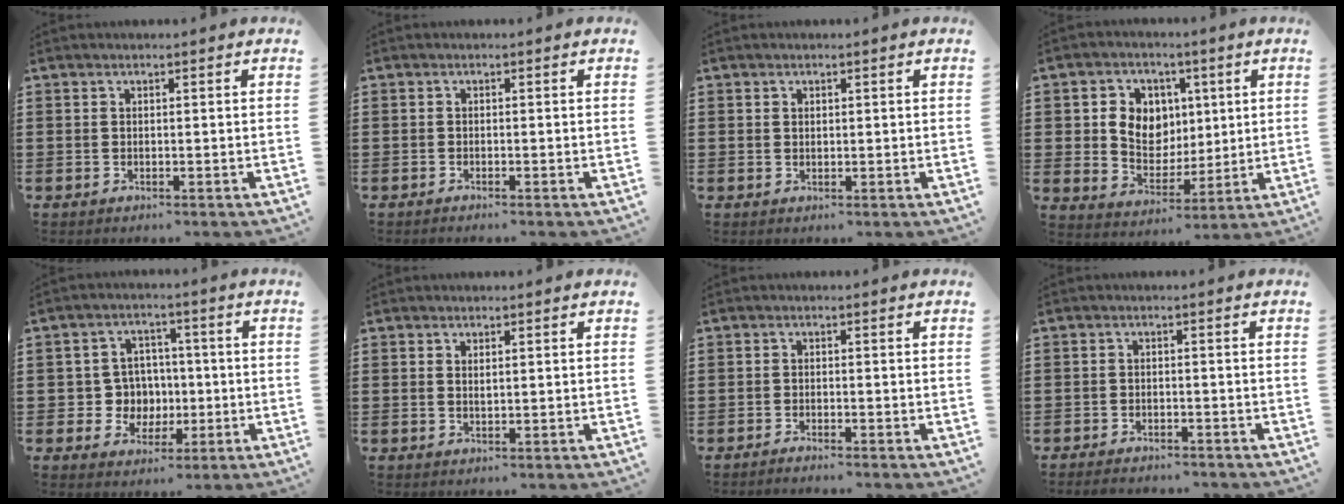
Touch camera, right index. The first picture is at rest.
{"total": 0.5, "force": [-0.5, -0.1, 0.1], "torque": [-0.003, -0.003, -0.010]}
{"total": 0.6, "force": [0.4, 0.4, 0.2], "torque": [-0.005, 0.002, 0.009]}
{"total": 7.6, "force": [1.4, 6.7, 3.2], "torque": [-0.076, 0.016, 0.023]}
{"total": 5.6, "force": [-0.3, 5.4, 1.5], "torque": [-0.043, 0.013, -0.006]}
{"total": 1.0, "force": [0.4, 0.4, 0.8], "torque": [-0.016, 0.004, 0.007]}
{"total": 1.1, "force": [-1.1, -0.2, 0.1], "torque": [-0.003, -0.001, -0.021]}
{"total": 1.7, "force": [-1.7, 0.2, 0.0], "torque": [-0.006, 0.001, -0.036]}